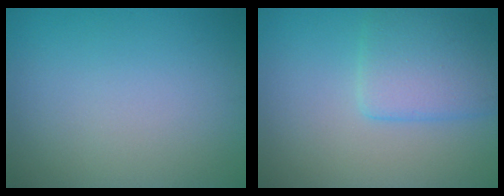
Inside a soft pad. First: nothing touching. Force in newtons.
{"total": 4.4, "press": 4.4, "slide": 0.2}